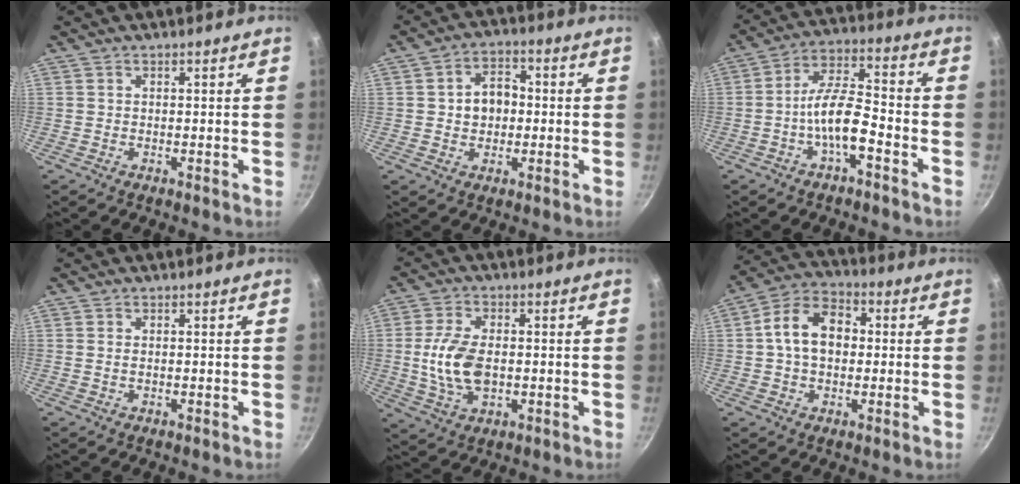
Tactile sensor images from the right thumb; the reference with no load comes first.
{"total": 7.4, "force": [0.2, 5.6, 4.7], "torque": [-0.040, 0.015, -0.003]}
{"total": 9.5, "force": [-3.8, 3.2, 8.0], "torque": [-0.139, 0.044, -0.075]}
{"total": 1.0, "force": [0.0, 0.6, 0.8], "torque": [-0.015, 0.001, 0.000]}
{"total": 10.6, "force": [-0.4, 6.2, 8.6], "torque": [-0.165, 0.004, -0.007]}
{"total": 11.6, "force": [0.7, 8.2, 8.2], "torque": [-0.111, 0.029, -0.004]}